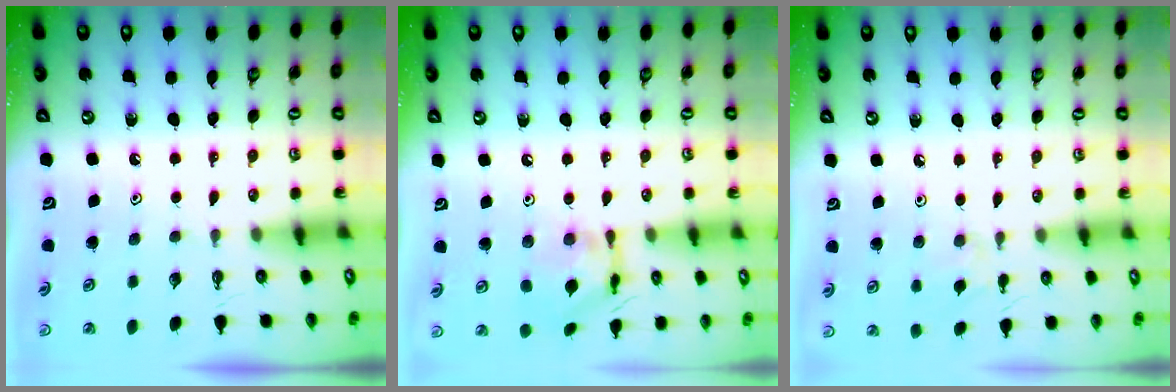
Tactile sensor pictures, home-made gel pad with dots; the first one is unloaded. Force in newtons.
{"total": 11.0, "press": 11.0, "slide": 0.9}
{"total": 4.1, "press": 4.1, "slide": 0.7}